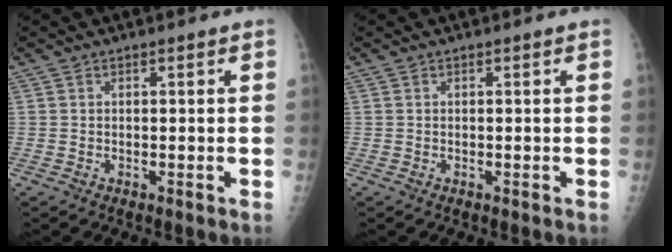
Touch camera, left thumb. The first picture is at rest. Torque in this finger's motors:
{"motor_torque": [-0.04, -0.01, -0.06, 0.01, 0.00]}